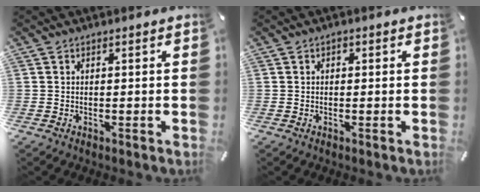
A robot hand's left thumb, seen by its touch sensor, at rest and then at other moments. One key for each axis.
{"total": 0.6, "fx": 0.1, "fy": 0.5, "fz": 0.2, "tx": -0.005, "ty": 0.005, "tz": 0.001}